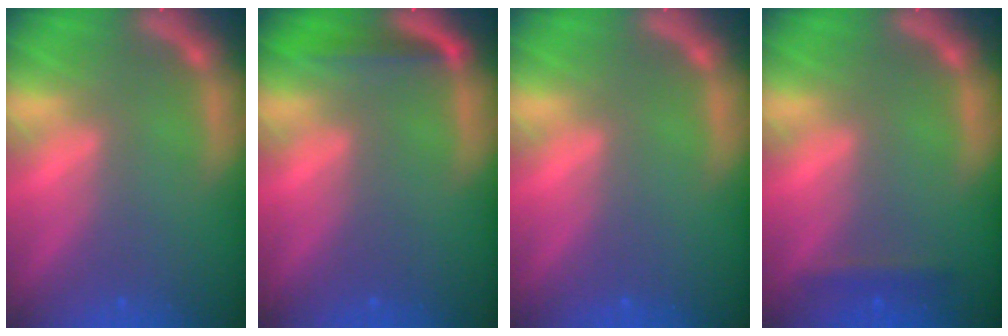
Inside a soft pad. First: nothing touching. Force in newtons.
{"total": 2.5}
{"total": 0.0}
{"total": 1.4}